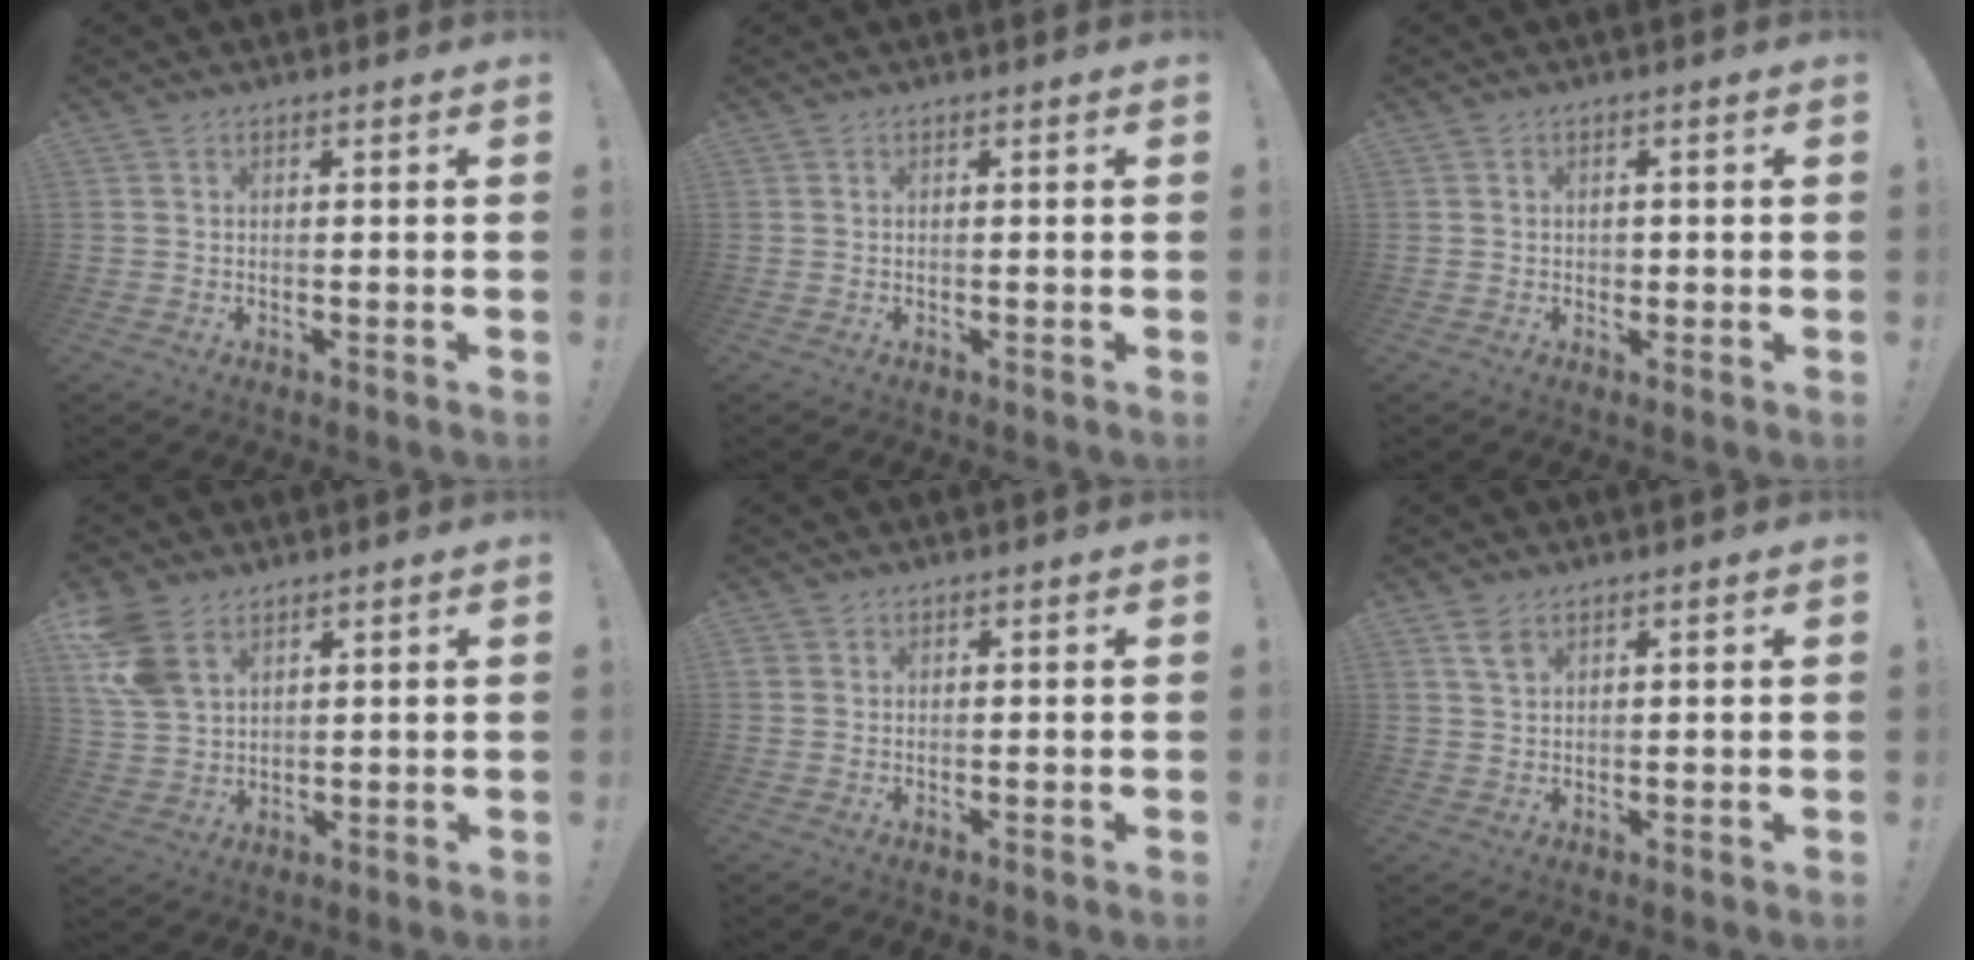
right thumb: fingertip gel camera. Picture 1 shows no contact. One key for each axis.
{"total": 0.0}
{"total": 1.2, "fx": -0.2, "fy": 1.2, "fz": 0.3, "tx": 0.004, "ty": 0.000, "tz": -0.005}
{"total": 9.7, "fx": 5.4, "fy": 6.1, "fz": 5.4, "tx": -0.114, "ty": -0.016, "tz": 0.108}
{"total": 1.2, "fx": 0.8, "fy": 0.8, "fz": 0.3, "tx": -0.007, "ty": 0.002, "tz": 0.015}
{"total": 3.9, "fx": 2.2, "fy": 2.1, "fz": 2.3, "tx": -0.033, "ty": -0.009, "tz": 0.041}